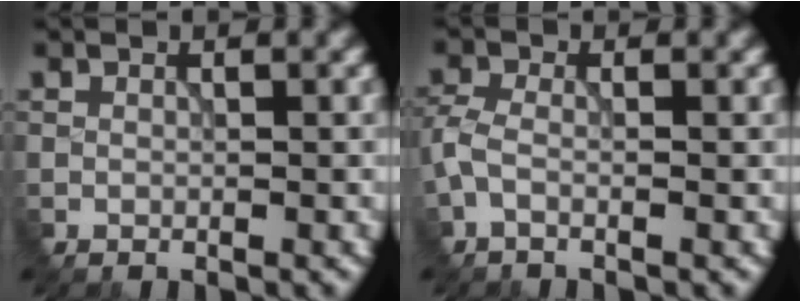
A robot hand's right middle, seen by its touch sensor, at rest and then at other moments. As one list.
[{"total": 2.5, "force": [-0.9, 1.1, 2.1], "torque": [-0.059, -0.001, -0.029]}]